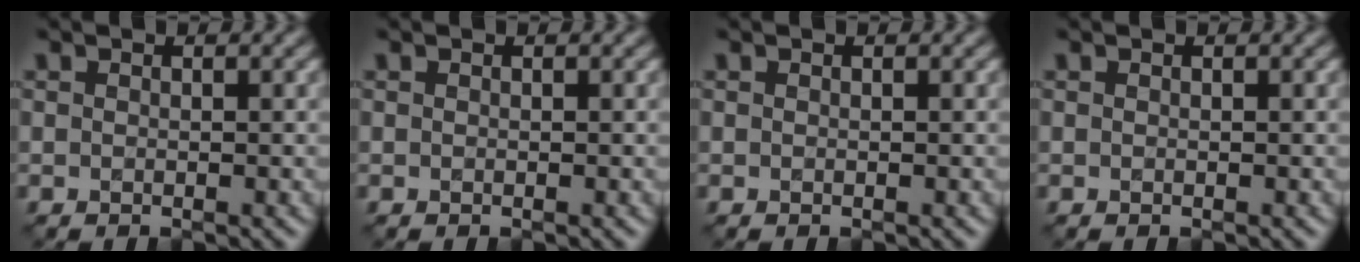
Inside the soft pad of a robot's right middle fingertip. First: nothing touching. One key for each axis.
{"total": 0.0}
{"total": 0.0}
{"total": 0.0}